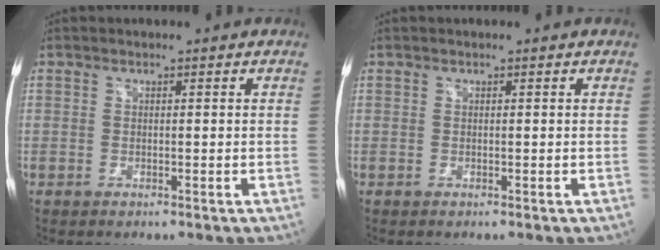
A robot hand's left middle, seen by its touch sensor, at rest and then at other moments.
{"total": 0.0}